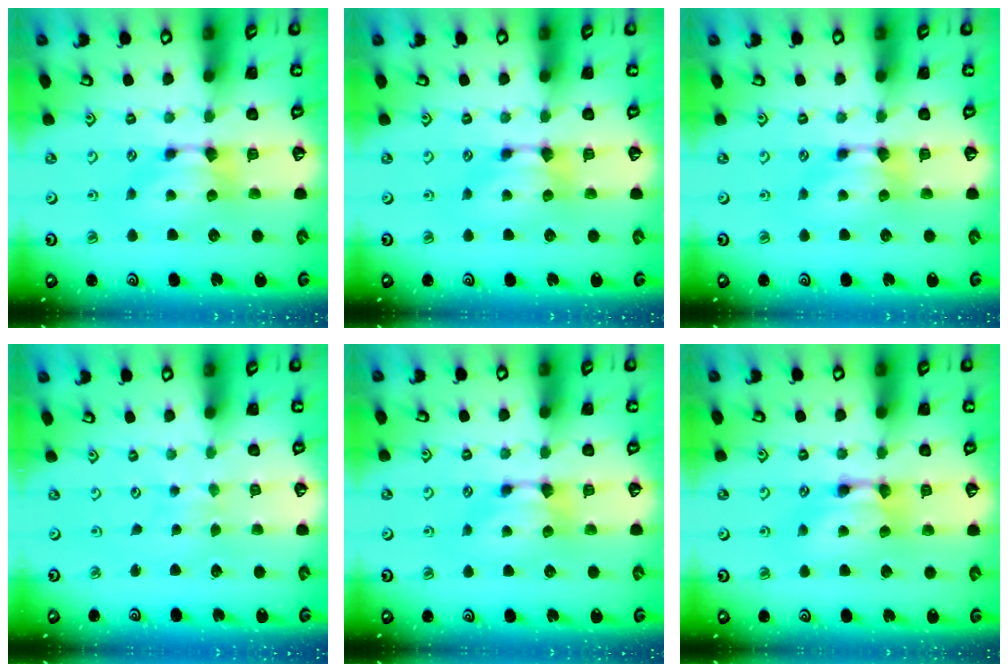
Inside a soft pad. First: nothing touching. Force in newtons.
{"total": 0.0}
{"total": 0.0}
{"total": 3.3, "press": 3.3, "slide": 0.3}
{"total": 0.0}
{"total": 2.1, "press": 2.1, "slide": 0.1}